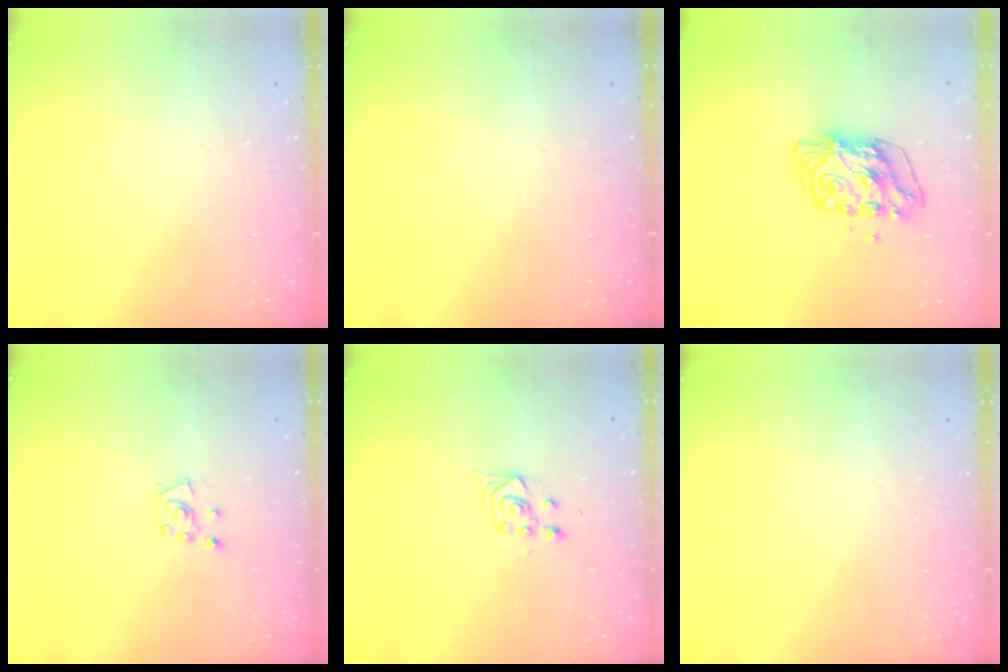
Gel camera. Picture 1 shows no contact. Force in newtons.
{"total": 0.0}
{"total": 7.0, "press": 7.0, "slide": 0.6}
{"total": 5.9, "press": 5.8, "slide": 0.7}
{"total": 3.4, "press": 3.1, "slide": 1.4}
{"total": 0.0}